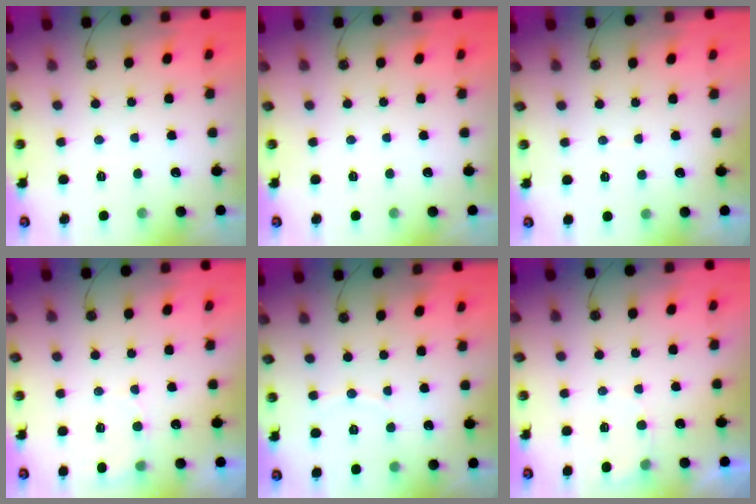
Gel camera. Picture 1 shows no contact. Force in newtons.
{"total": 0.0}
{"total": 2.2, "press": 2.1, "slide": 0.8}
{"total": 5.3, "press": 5.1, "slide": 1.3}
{"total": 3.1, "press": 3.0, "slide": 0.4}
{"total": 3.6, "press": 3.6, "slide": 0.3}